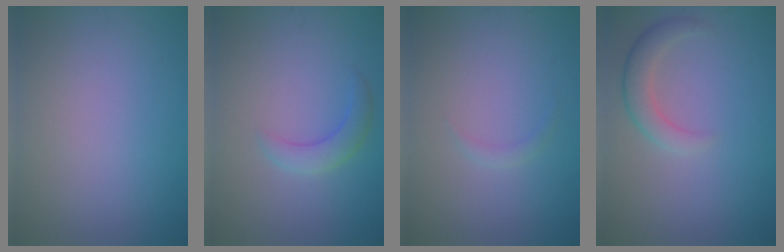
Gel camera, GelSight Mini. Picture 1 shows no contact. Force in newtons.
{"total": 2.4, "press": 2.4, "slide": 0.1}
{"total": 0.8, "press": 0.8, "slide": 0.0}
{"total": 2.8, "press": 2.8, "slide": 0.1}